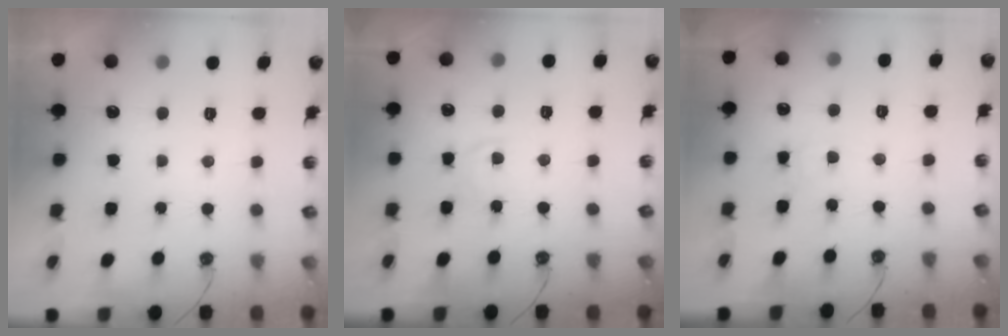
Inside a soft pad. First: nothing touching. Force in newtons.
{"total": 4.5, "press": 4.5, "slide": 0.5}
{"total": 2.0, "press": 2.0, "slide": 0.3}